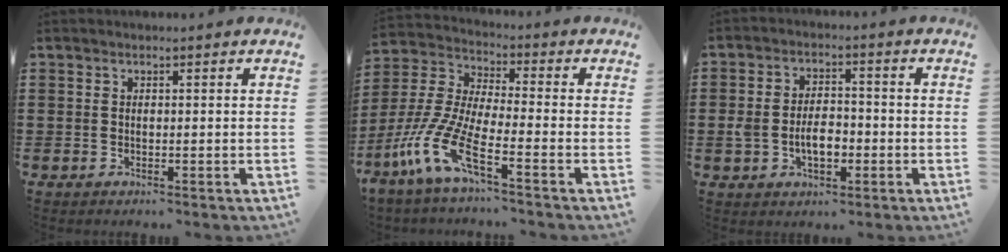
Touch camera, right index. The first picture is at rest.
{"total": 10.2, "force": [-6.5, 2.0, 7.6], "torque": [-0.203, -0.025, -0.140]}
{"total": 5.5, "force": [-1.4, 3.3, 4.2], "torque": [-0.082, 0.003, -0.031]}